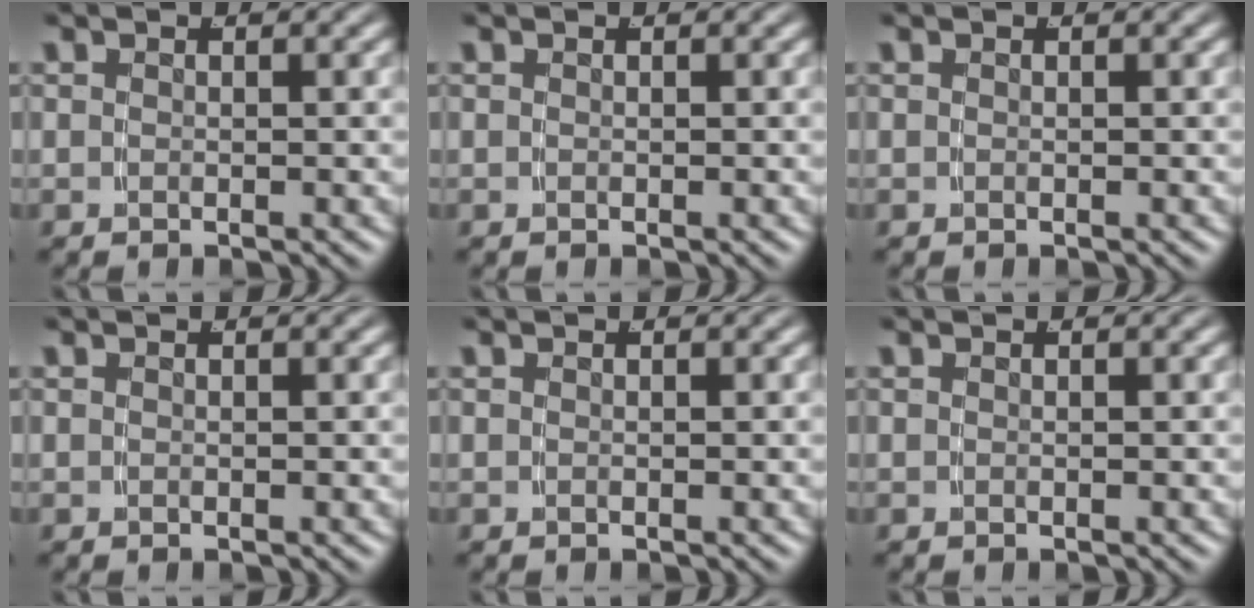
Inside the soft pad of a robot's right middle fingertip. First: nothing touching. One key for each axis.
{"total": 0.0}
{"total": 0.0}
{"total": 0.0}
{"total": 0.0}
{"total": 0.0}